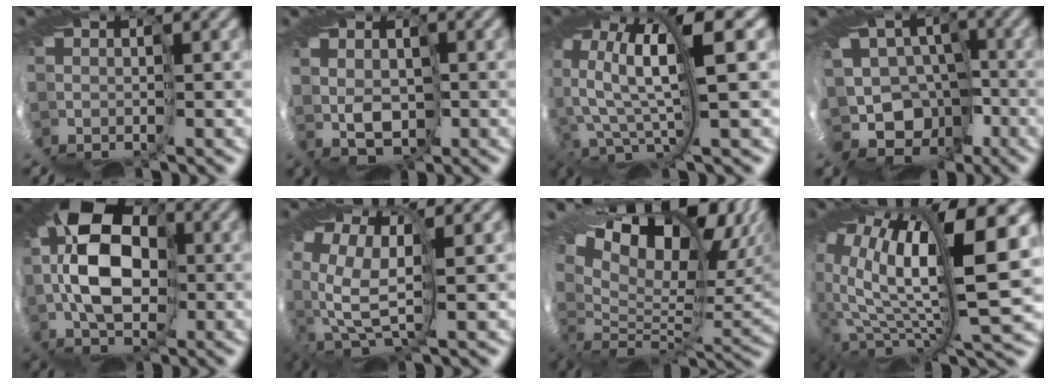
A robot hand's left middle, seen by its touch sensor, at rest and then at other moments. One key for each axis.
{"total": 2.1, "fx": 1.6, "fy": 1.1, "fz": 0.8, "tx": -0.016, "ty": 0.007, "tz": 0.022}
{"total": 7.4, "fx": 3.6, "fy": 1.2, "fz": 6.4, "tx": -0.152, "ty": 0.001, "tz": 0.058}
{"total": 10.3, "fx": -5.4, "fy": 7.6, "fz": 4.3, "tx": -0.070, "ty": -0.017, "tz": -0.075}
{"total": 9.7, "fx": 1.8, "fy": 5.4, "fz": 7.8, "tx": -0.147, "ty": 0.019, "tz": 0.011}
{"total": 5.7, "fx": 1.9, "fy": 2.9, "fz": 4.5, "tx": -0.137, "ty": -0.025, "tz": 0.050}
{"total": 13.4, "fx": 10.5, "fy": 4.3, "fz": 7.1, "tx": -0.134, "ty": 0.034, "tz": 0.181}
{"total": 11.5, "fx": 4.1, "fy": 2.3, "fz": 10.5, "tx": -0.226, "ty": -0.003, "tz": 0.094}